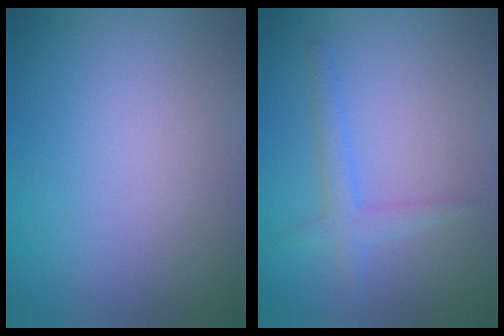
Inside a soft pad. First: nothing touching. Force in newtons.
{"total": 2.0, "press": 2.0, "slide": 0.1}